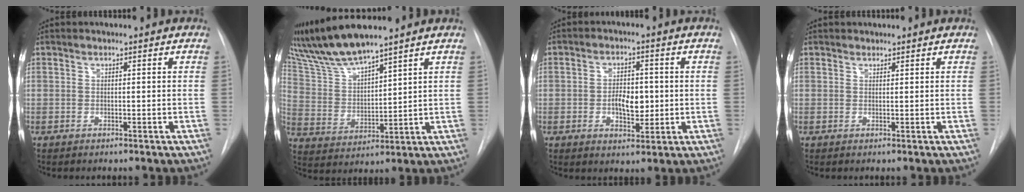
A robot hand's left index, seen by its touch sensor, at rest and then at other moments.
{"total": 10.3, "force": [9.4, -0.2, 4.1], "torque": [-0.097, 0.006, 0.193]}
{"total": 5.3, "force": [-0.4, 2.9, 4.4], "torque": [-0.071, 0.001, -0.004]}
{"total": 0.7, "force": [0.6, 0.3, -0.1], "torque": [-0.001, -0.001, 0.007]}